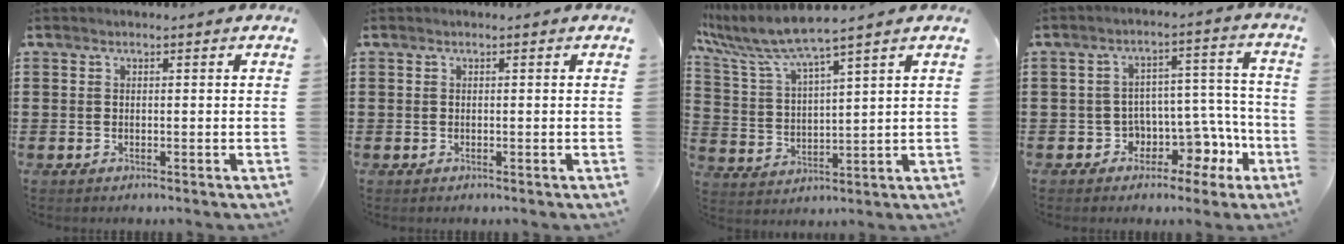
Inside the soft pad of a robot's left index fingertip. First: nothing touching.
{"total": 0.0}
{"total": 7.2, "force": [6.0, -0.1, 3.9], "torque": [-0.101, -0.031, 0.100]}
{"total": 6.0, "force": [-2.3, 5.2, 2.0], "torque": [-0.046, -0.006, -0.039]}